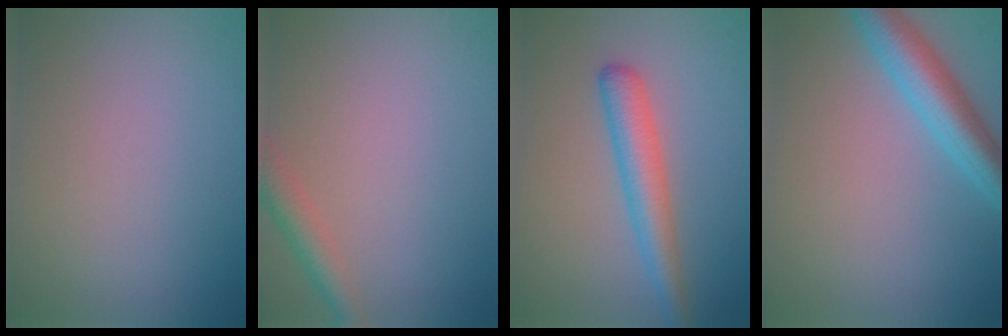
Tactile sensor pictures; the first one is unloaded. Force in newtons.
{"total": 2.9, "press": 2.9, "slide": 0.1}
{"total": 3.3, "press": 3.3, "slide": 0.2}
{"total": 5.0, "press": 5.0, "slide": 0.2}